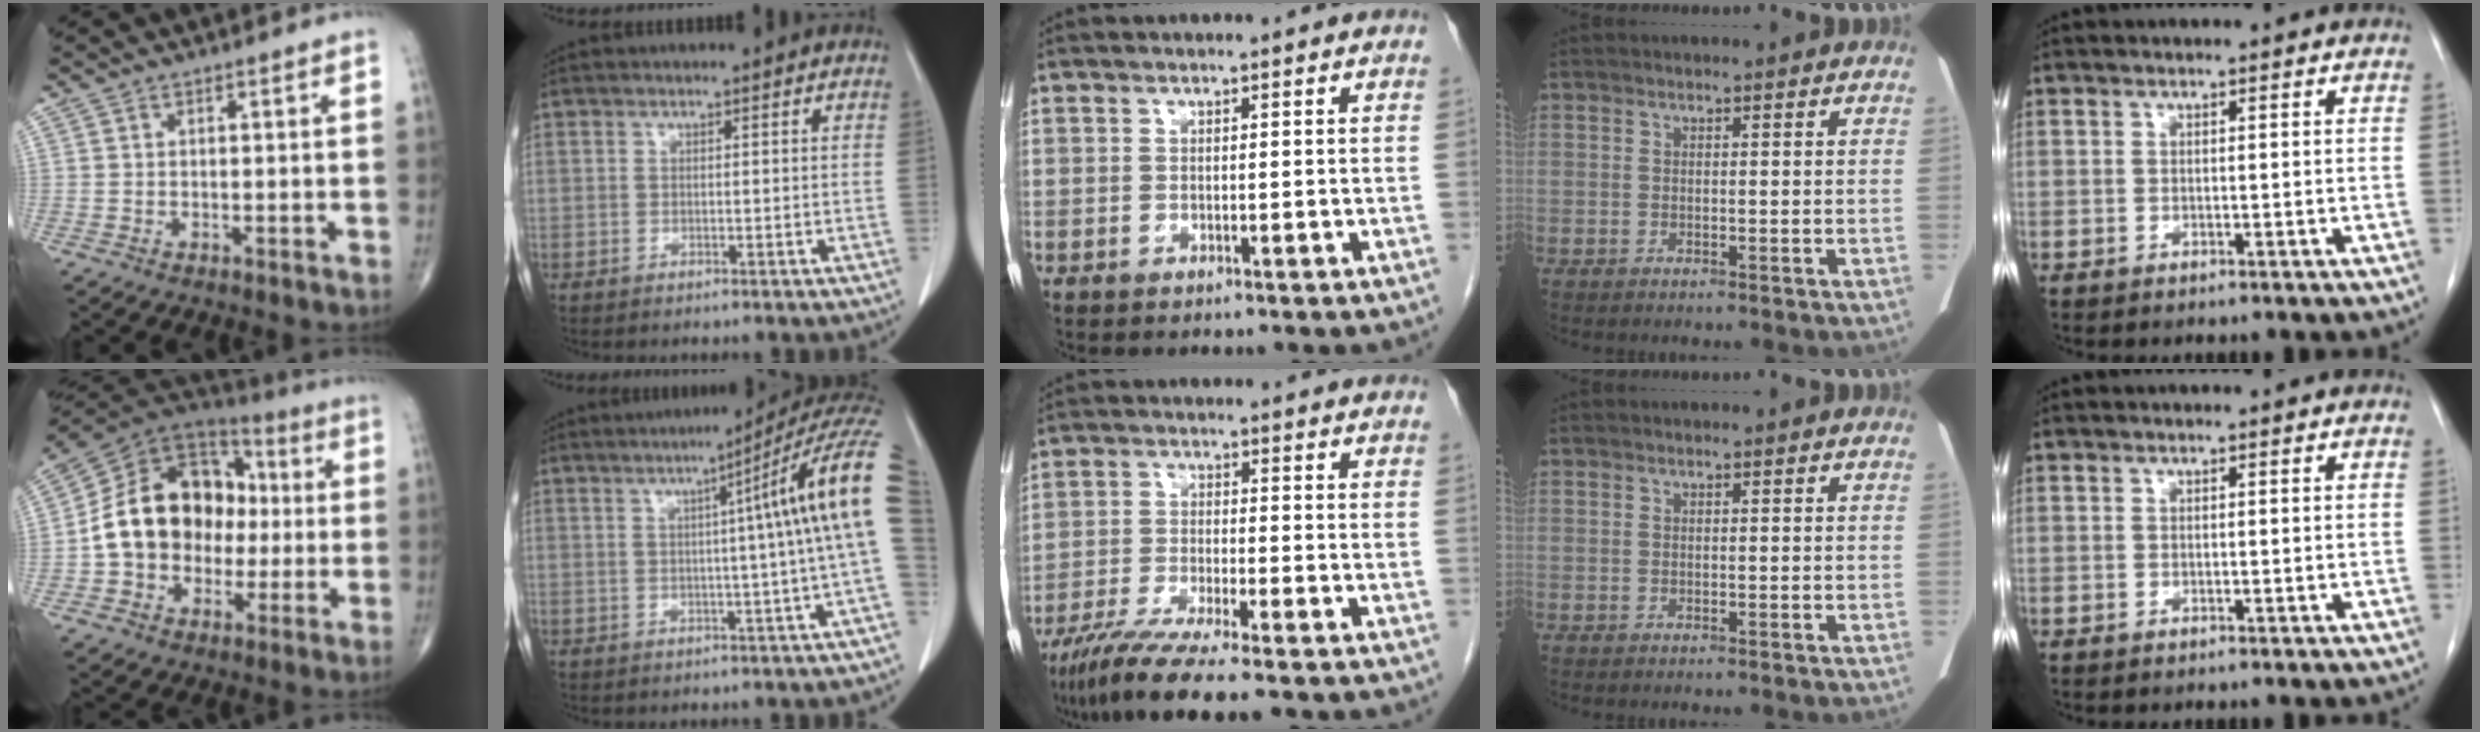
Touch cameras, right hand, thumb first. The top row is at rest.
{"thumb": {"total": 19.2, "force": [-1.0, 15.0, 11.9], "torque": [-0.166, 0.044, -0.019]}, "index": {"total": 11.5, "force": [2.6, -2.1, 11.0], "torque": [-0.122, 0.030, 0.027]}, "middle": {"total": 9.6, "force": [-7.4, 0.0, 6.2], "torque": [-0.104, -0.027, -0.125]}}